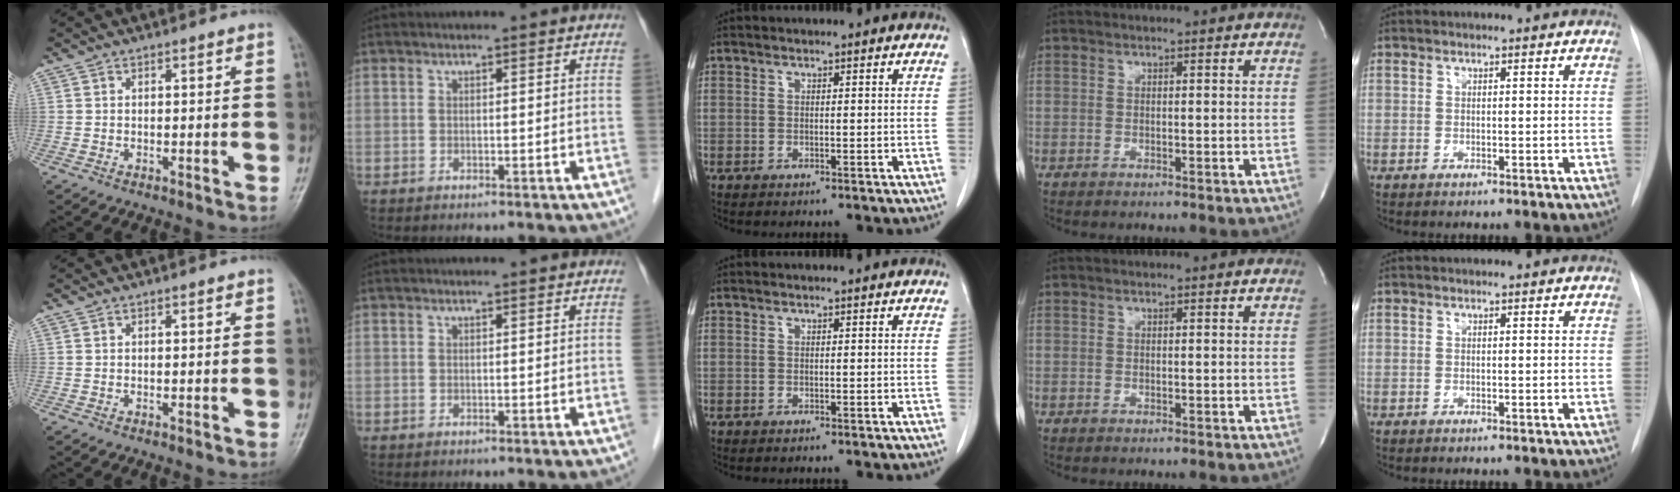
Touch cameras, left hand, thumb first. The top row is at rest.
{}